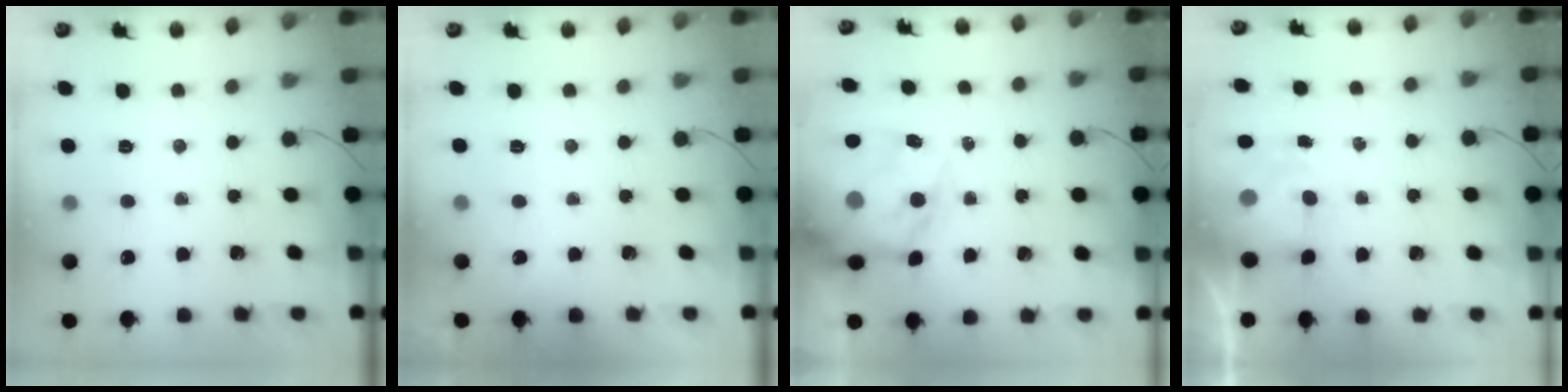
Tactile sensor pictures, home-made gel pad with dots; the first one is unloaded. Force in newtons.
{"total": 1.9, "press": 1.9, "slide": 0.3}
{"total": 16.0, "press": 15.4, "slide": 4.1}
{"total": 5.1, "press": 5.1, "slide": 0.6}